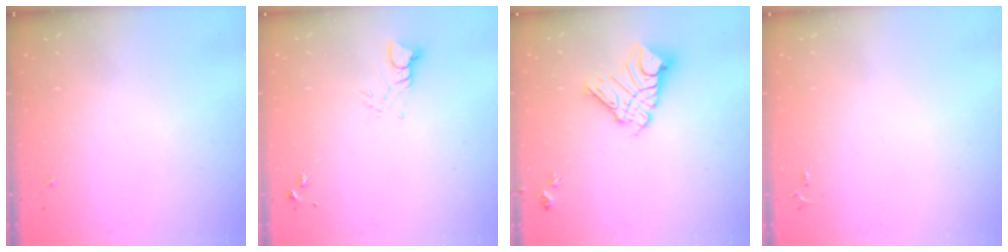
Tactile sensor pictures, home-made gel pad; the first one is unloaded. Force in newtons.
{"total": 3.6, "press": 3.6, "slide": 0.3}
{"total": 14.1, "press": 14.1, "slide": 1.4}
{"total": 2.6, "press": 2.6, "slide": 0.4}